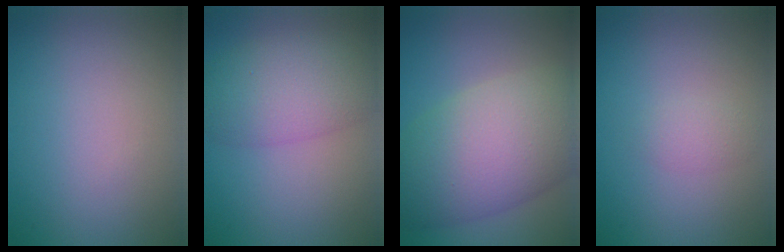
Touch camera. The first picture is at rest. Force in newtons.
{"total": 6.3, "press": 6.3, "slide": 0.2}
{"total": 11.1, "press": 11.1, "slide": 0.6}
{"total": 1.2, "press": 1.2, "slide": 0.0}